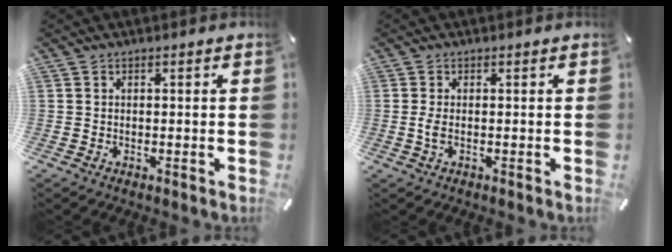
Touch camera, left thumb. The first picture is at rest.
{"total": 2.1, "force": [-0.2, 0.7, 2.0], "torque": [-0.045, -0.003, -0.006]}